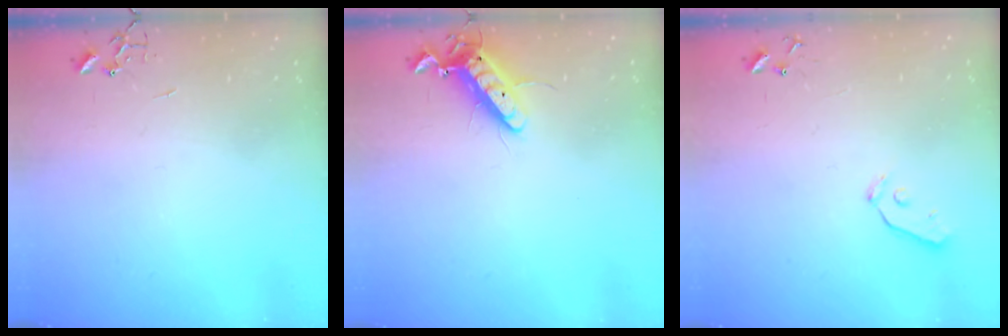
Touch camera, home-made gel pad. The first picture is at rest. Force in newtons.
{"total": 11.6, "press": 11.4, "slide": 2.2}
{"total": 5.7, "press": 5.7, "slide": 0.4}